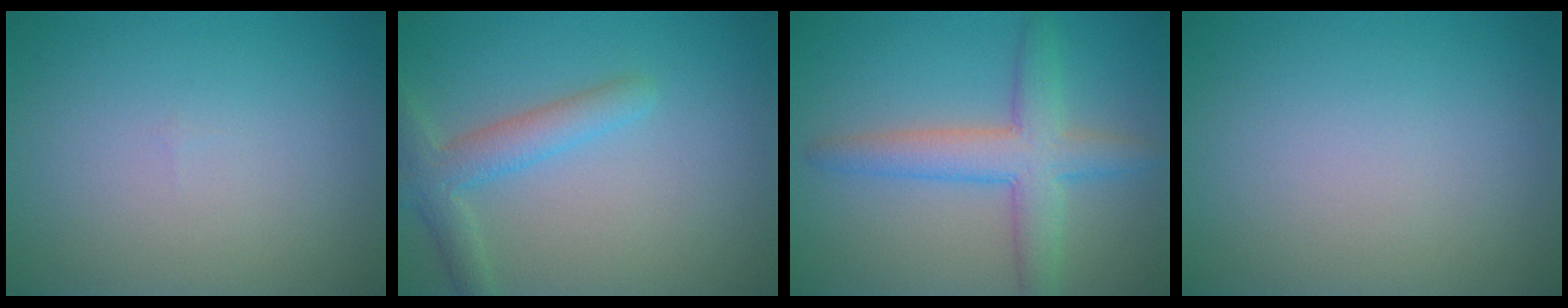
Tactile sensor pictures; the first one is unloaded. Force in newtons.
{"total": 3.2, "press": 3.2, "slide": 0.2}
{"total": 5.0, "press": 5.0, "slide": 0.2}
{"total": 0.0}